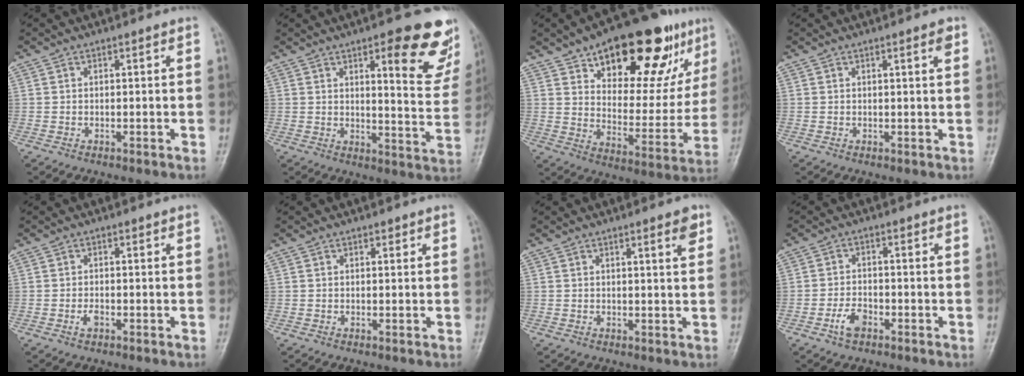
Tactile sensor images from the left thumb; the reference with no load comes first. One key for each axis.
{"total": 16.7, "fx": 8.9, "fy": 4.8, "fz": 13.3, "tx": -0.113, "ty": -0.048, "tz": 0.111}
{"total": 26.1, "fx": 14.6, "fy": 11.8, "fz": 18.1, "tx": -0.208, "ty": -0.033, "tz": 0.221}
{"total": 1.7, "fx": 0.9, "fy": 0.2, "fz": 1.4, "tx": -0.020, "ty": -0.004, "tz": 0.012}
{"total": 1.6, "fx": -0.7, "fy": 0.9, "fz": 1.1, "tx": -0.020, "ty": 0.001, "tz": -0.015}
{"total": 0.8, "fx": 0.5, "fy": 0.5, "fz": 0.4, "tx": 0.001, "ty": -0.003, "tz": 0.005}
{"total": 2.8, "fx": 1.6, "fy": 0.4, "fz": 2.3, "tx": -0.028, "ty": -0.009, "tz": 0.021}
{"total": 3.9, "fx": -2.1, "fy": 2.2, "fz": 2.4, "tx": -0.043, "ty": 0.015, "tz": -0.040}